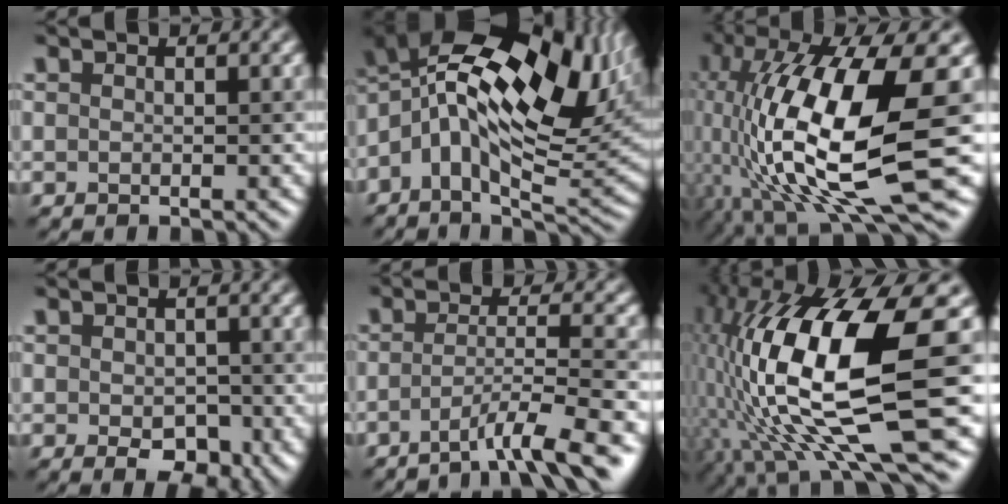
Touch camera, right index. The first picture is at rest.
{"total": 17.3, "force": [3.3, 7.2, 15.5], "torque": [-0.245, 0.016, 0.070]}
{"total": 15.8, "force": [-1.4, 4.9, 15.0], "torque": [-0.294, -0.002, -0.020]}
{"total": 3.8, "force": [-0.9, 2.3, 2.9], "torque": [-0.044, -0.010, -0.011]}
{"total": 6.1, "force": [-3.5, 0.8, 4.9], "torque": [-0.073, 0.007, -0.067]}
{"total": 16.5, "force": [1.1, 5.5, 15.5], "torque": [-0.311, -0.005, 0.035]}